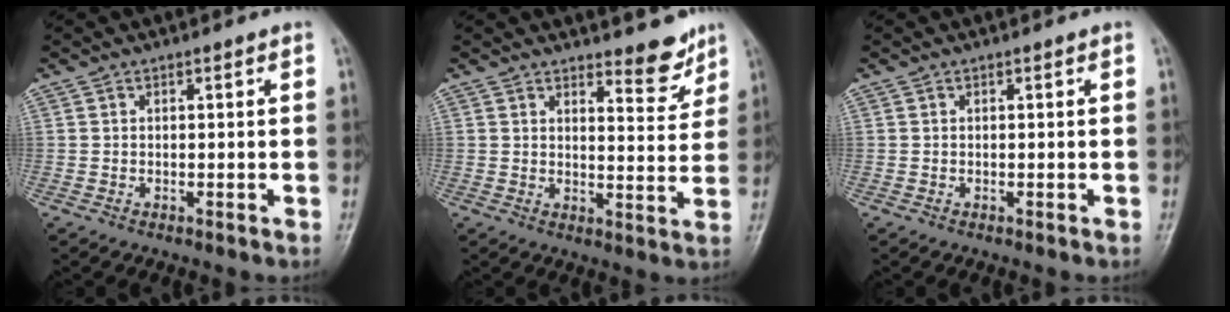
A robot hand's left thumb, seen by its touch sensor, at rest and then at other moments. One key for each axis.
{"total": 5.9, "fx": 4.8, "fy": 1.9, "fz": 3.0, "tx": -0.020, "ty": -0.042, "tz": 0.068}
{"total": 0.0}